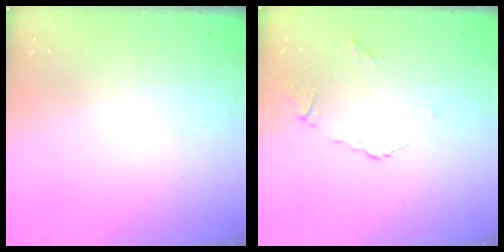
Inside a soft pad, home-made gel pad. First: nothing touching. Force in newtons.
{"total": 5.0, "press": 5.0, "slide": 0.3}